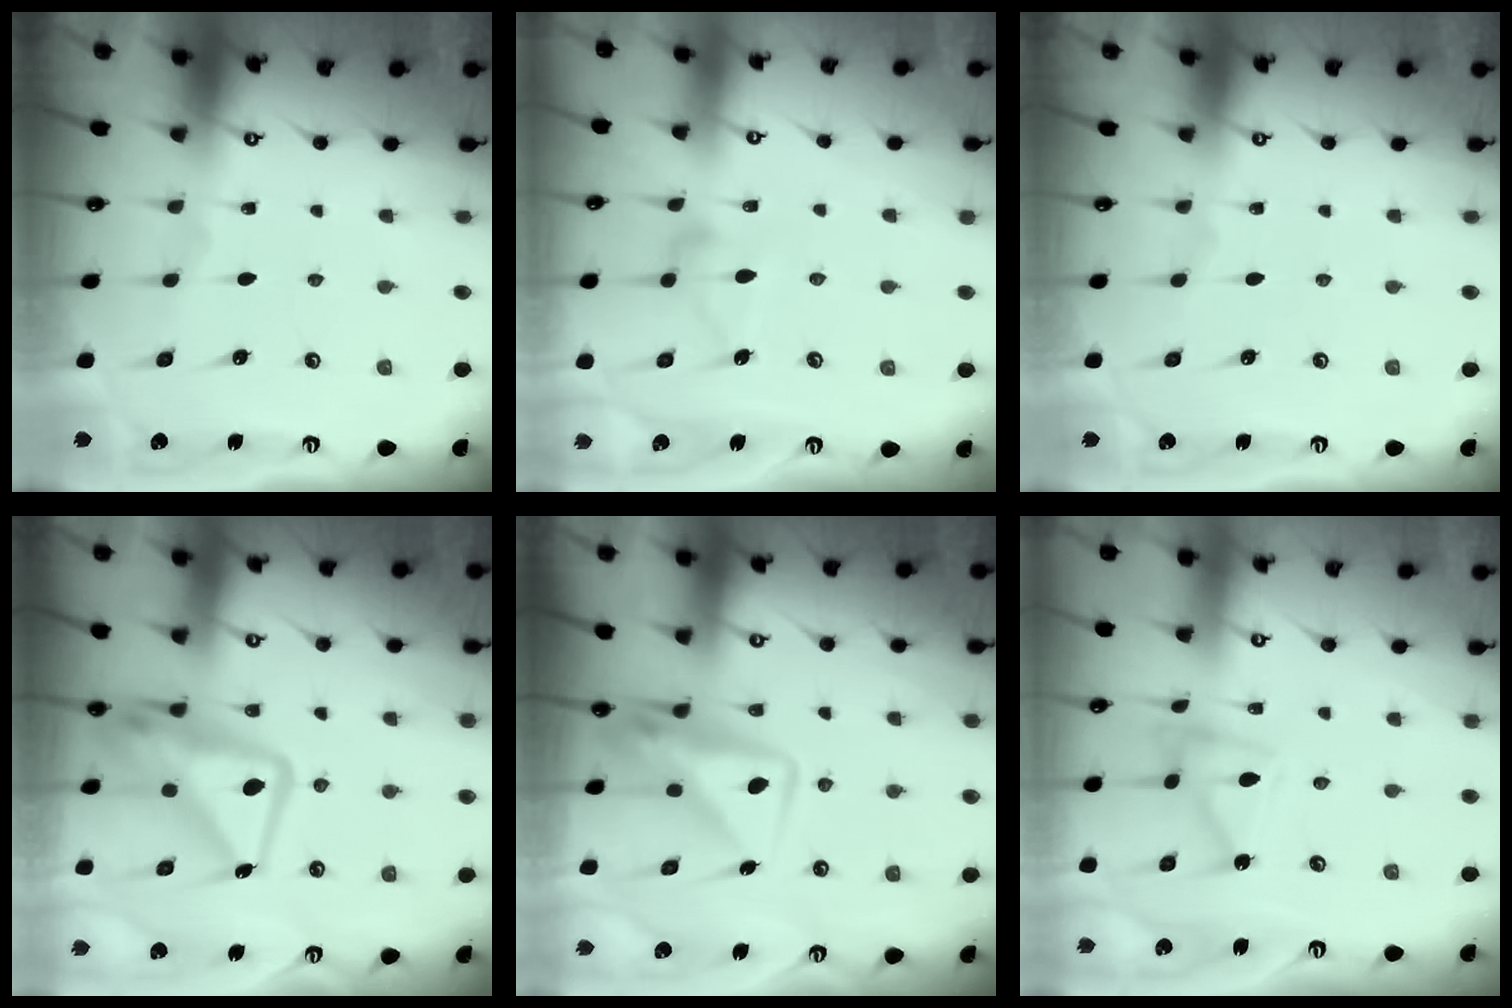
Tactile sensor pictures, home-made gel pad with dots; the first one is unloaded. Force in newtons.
{"total": 10.4, "press": 10.4, "slide": 0.4}
{"total": 0.0}
{"total": 14.8, "press": 14.7, "slide": 1.5}
{"total": 10.4, "press": 10.3, "slide": 0.7}
{"total": 10.5, "press": 10.5, "slide": 0.3}